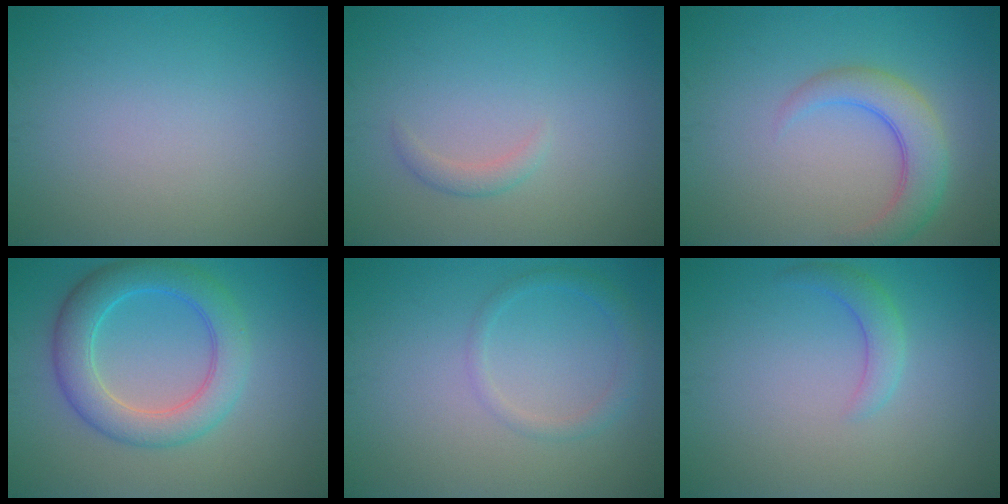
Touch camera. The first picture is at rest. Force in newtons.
{"total": 1.1, "press": 1.1, "slide": 0.0}
{"total": 4.1, "press": 4.1, "slide": 0.3}
{"total": 5.7, "press": 5.7, "slide": 0.1}
{"total": 1.7, "press": 1.7, "slide": 0.1}
{"total": 2.0, "press": 2.0, "slide": 0.1}